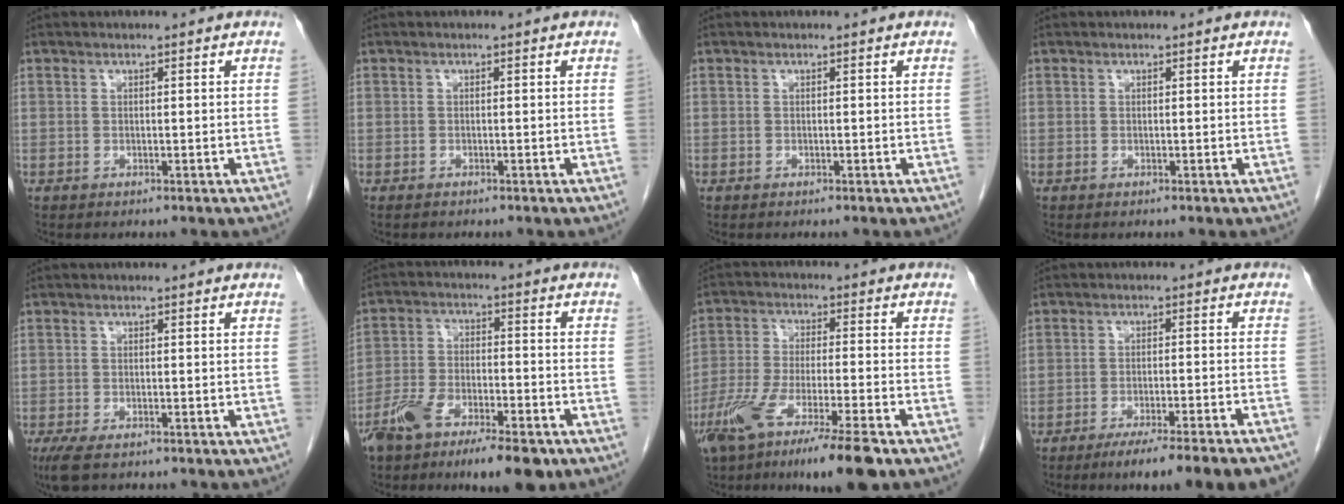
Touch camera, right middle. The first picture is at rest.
{"total": 0.7, "force": [-0.6, 0.3, 0.2], "torque": [-0.007, -0.001, -0.011]}
{"total": 0.0}
{"total": 0.0}
{"total": 3.9, "force": [-2.7, 1.3, 2.5], "torque": [-0.056, -0.012, -0.045]}
{"total": 12.9, "force": [-8.6, 3.8, 8.8], "torque": [-0.153, -0.005, -0.146]}
{"total": 14.9, "force": [-9.5, 1.1, 11.5], "torque": [-0.200, -0.043, -0.164]}
{"total": 13.5, "force": [-10.8, 0.0, 8.0], "torque": [-0.075, -0.020, -0.156]}